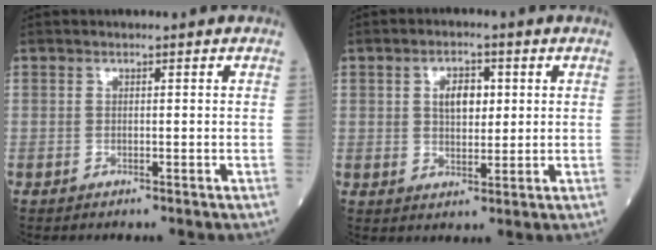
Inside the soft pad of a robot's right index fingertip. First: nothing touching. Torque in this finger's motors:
{"motor_torque": [0.16, 0.12, 0.07, 0.07]}